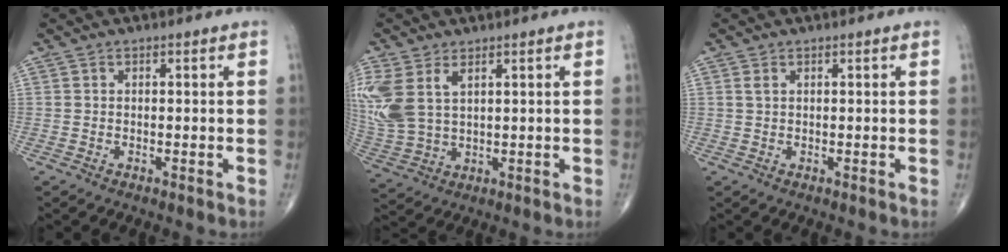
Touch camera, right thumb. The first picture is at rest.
{"total": 13.0, "force": [4.6, 8.0, 9.2], "torque": [-0.240, -0.006, 0.107]}
{"total": 0.9, "force": [0.4, 0.5, 0.6], "torque": [-0.015, 0.007, 0.010]}